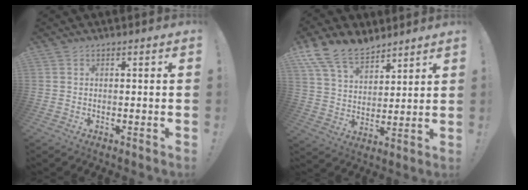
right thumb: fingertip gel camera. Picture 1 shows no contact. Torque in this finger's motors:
{"motor_torque": [0.64, 0.83, 0.19, 0.10, 0.09]}